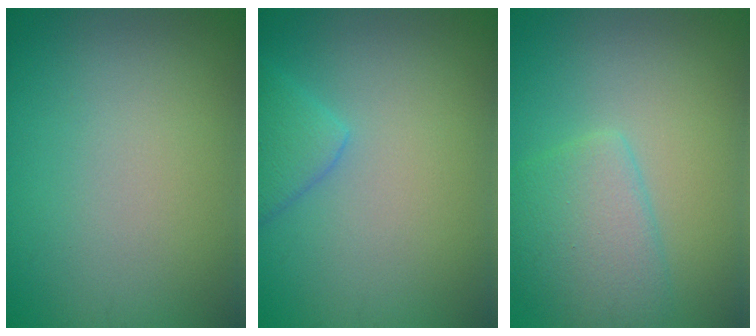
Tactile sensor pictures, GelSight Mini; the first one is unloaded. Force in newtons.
{"total": 2.7, "press": 2.7, "slide": 0.2}
{"total": 3.9, "press": 3.9, "slide": 0.3}